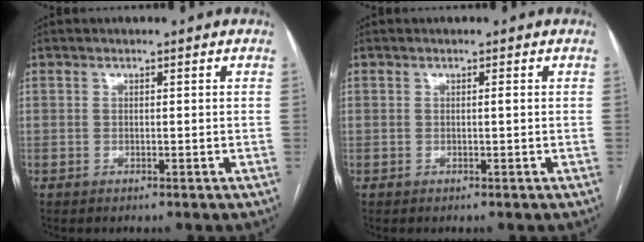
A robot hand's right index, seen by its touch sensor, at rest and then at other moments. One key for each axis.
{"total": 0.0}